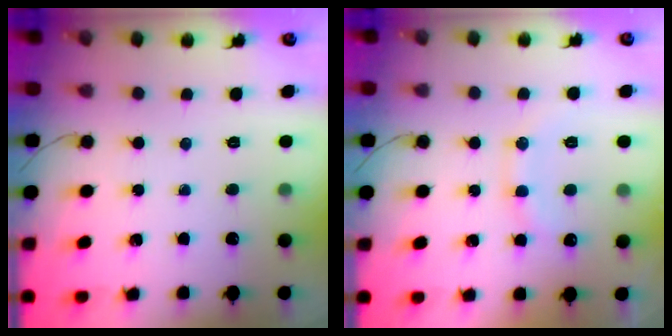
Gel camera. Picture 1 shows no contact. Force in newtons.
{"total": 10.8, "press": 10.7, "slide": 1.0}